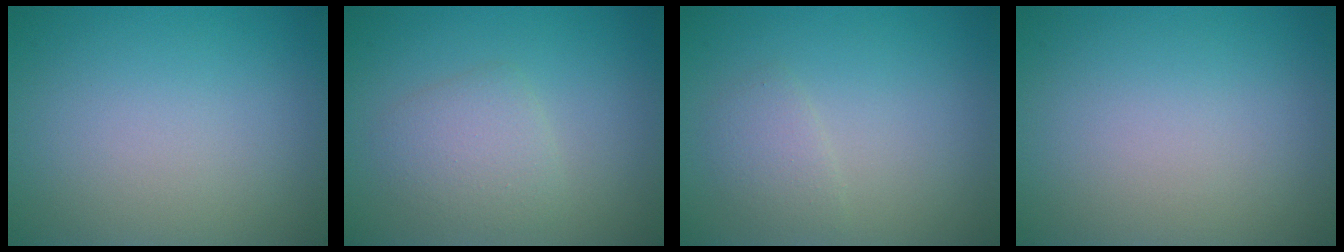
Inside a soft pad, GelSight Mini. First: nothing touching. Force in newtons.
{"total": 2.7, "press": 2.7, "slide": 0.0}
{"total": 1.6, "press": 1.6, "slide": 0.1}
{"total": 0.0}